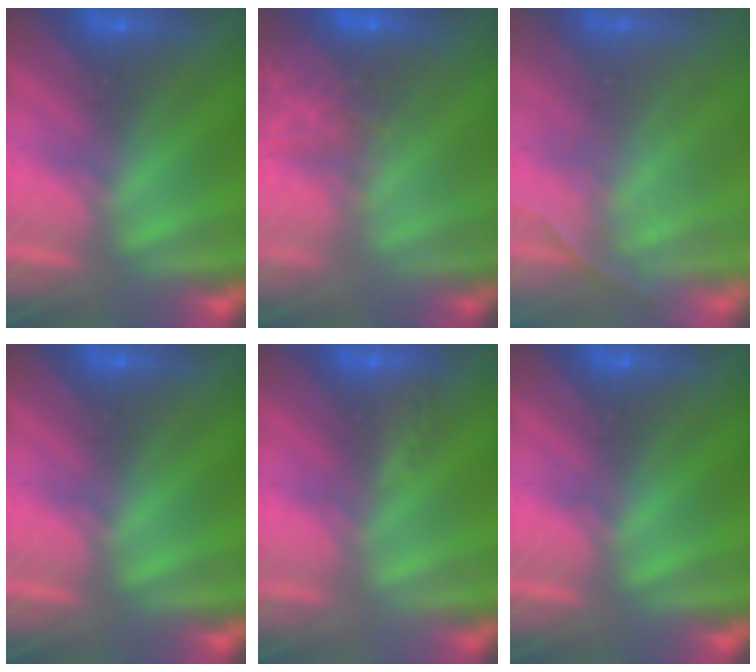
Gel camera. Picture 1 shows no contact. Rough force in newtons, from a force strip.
{"total": 7.7}
{"total": 1.8}
{"total": 0.0}
{"total": 3.1}
{"total": 0.0}